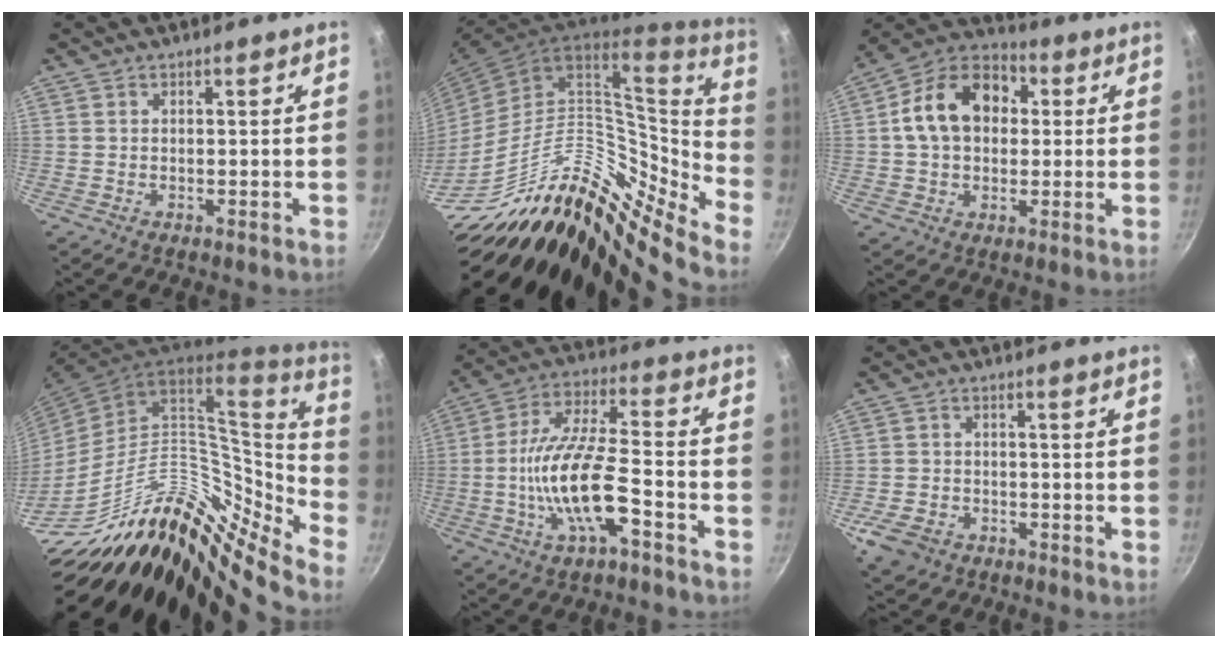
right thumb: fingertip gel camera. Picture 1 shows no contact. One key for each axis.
{"total": 28.2, "fx": -14.4, "fy": 12.1, "fz": 21.0, "tx": -0.262, "ty": 0.074, "tz": -0.255}
{"total": 15.2, "fx": 2.1, "fy": 11.4, "fz": 9.9, "tx": -0.138, "ty": 0.032, "tz": 0.017}
{"total": 28.1, "fx": -14.4, "fy": 12.3, "fz": 20.7, "tx": -0.245, "ty": 0.076, "tz": -0.254}
{"total": 15.3, "fx": -5.6, "fy": 4.9, "fz": 13.3, "tx": -0.251, "ty": 0.038, "tz": -0.113}
{"total": 6.6, "fx": -3.5, "fy": 4.6, "fz": 3.2, "tx": -0.068, "ty": 0.021, "tz": -0.063}